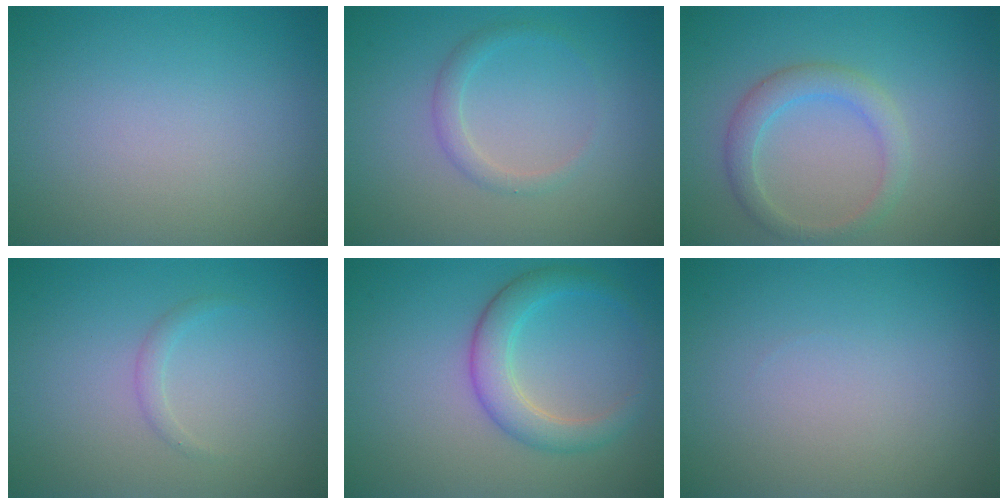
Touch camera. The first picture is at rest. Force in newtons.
{"total": 1.5, "press": 1.5, "slide": 0.0}
{"total": 2.7, "press": 2.7, "slide": 0.0}
{"total": 0.9, "press": 0.9, "slide": 0.0}
{"total": 3.7, "press": 3.7, "slide": 0.2}
{"total": 0.0}